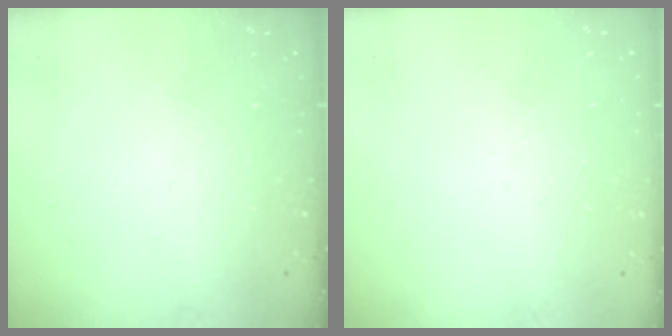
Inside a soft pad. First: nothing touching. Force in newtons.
{"total": 0.0}